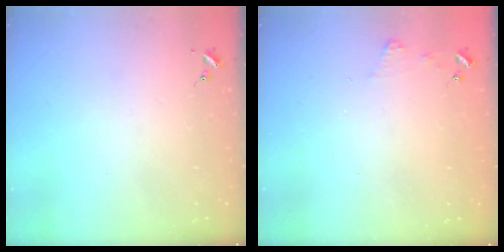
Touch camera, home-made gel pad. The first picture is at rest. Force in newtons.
{"total": 4.5, "press": 4.5, "slide": 0.5}